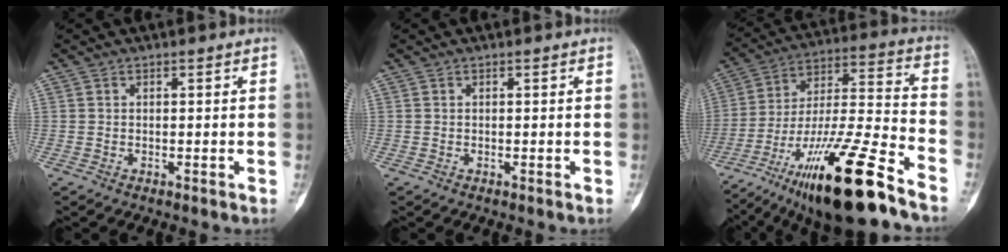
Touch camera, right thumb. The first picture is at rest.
{"total": 0.0}
{"total": 24.8, "force": [-15.6, 4.4, 18.7], "torque": [-0.329, 0.060, -0.265]}